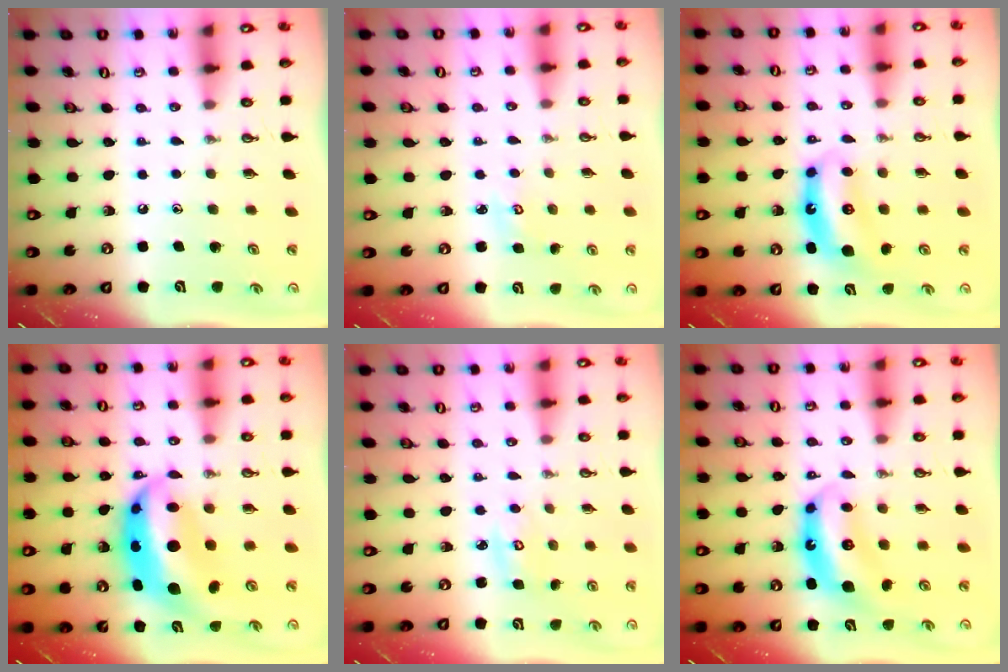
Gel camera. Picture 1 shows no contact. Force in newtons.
{"total": 2.7, "press": 2.7, "slide": 0.3}
{"total": 7.1, "press": 7.1, "slide": 0.2}
{"total": 12.1, "press": 12.0, "slide": 1.4}
{"total": 3.6, "press": 3.6, "slide": 0.2}
{"total": 7.1, "press": 7.1, "slide": 0.7}